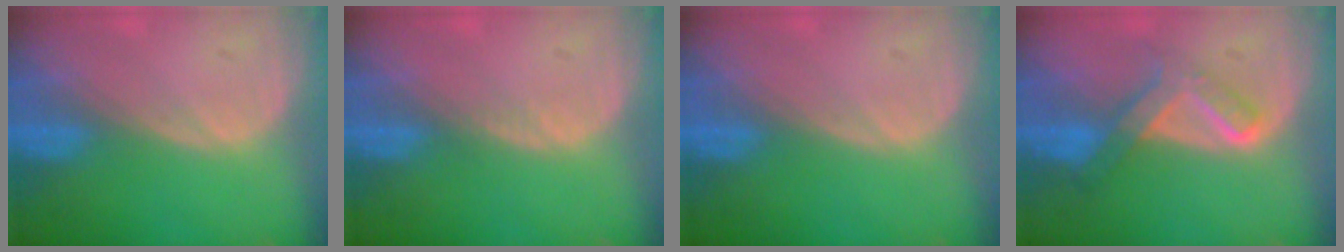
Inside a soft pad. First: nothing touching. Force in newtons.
{"total": 0.5, "press": 0.5, "slide": 0.1}
{"total": 0.0}
{"total": 6.7, "press": 5.7, "slide": 3.5}